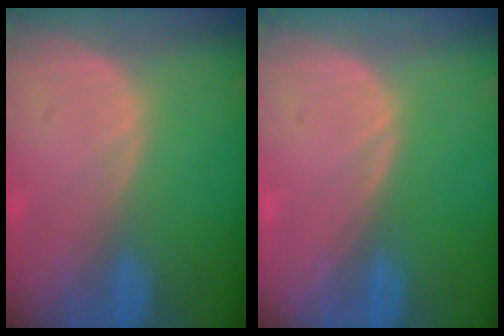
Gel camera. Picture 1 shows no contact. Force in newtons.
{"total": 0.0}